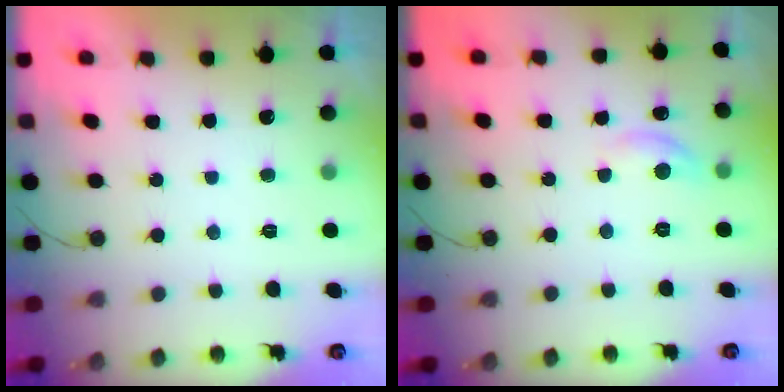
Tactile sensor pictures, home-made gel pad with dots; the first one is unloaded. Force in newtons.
{"total": 7.5, "press": 7.5, "slide": 0.6}